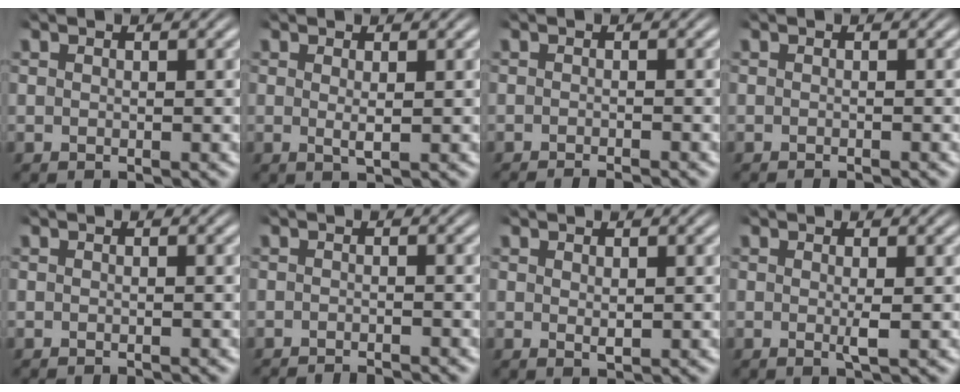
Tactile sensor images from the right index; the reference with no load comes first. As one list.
[{"total": 1.1, "force": [0.1, 0.0, 1.1], "torque": [-0.026, -0.010, 0.008]}, {"total": 2.5, "force": [-2.4, 0.3, 0.2], "torque": [-0.003, -0.008, -0.039]}, {"total": 1.1, "force": [-1.0, 0.1, 0.1], "torque": [-0.004, -0.002, -0.016]}, {"total": 0.7, "force": [-0.7, 0.1, 0.0], "torque": [-0.004, -0.001, -0.012]}, {"total": 3.0, "force": [-3.0, 0.2, -0.1], "torque": [0.001, -0.011, -0.047]}, {"total": 0.7, "force": [0.3, -0.1, 0.6], "torque": [-0.009, -0.006, 0.011]}, {"total": 1.1, "force": [-0.1, -0.1, 1.0], "torque": [-0.024, -0.009, -0.001]}]